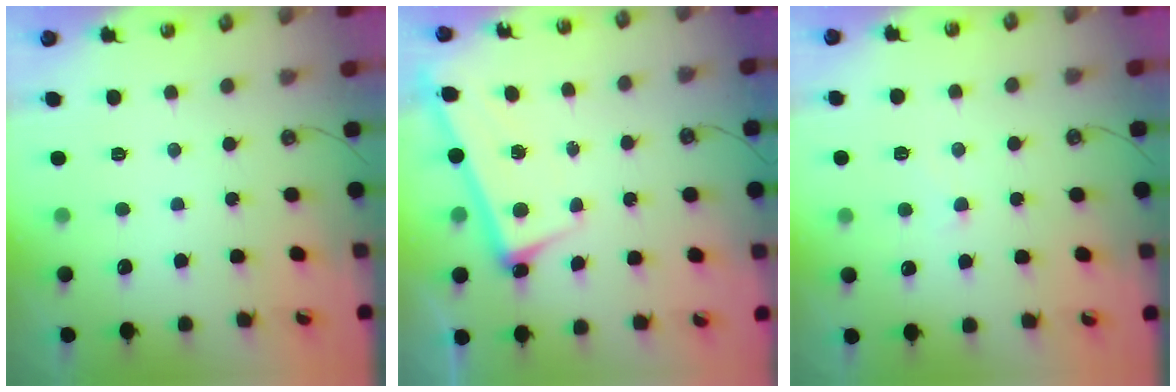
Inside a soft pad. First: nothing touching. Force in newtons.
{"total": 2.6, "press": 2.4, "slide": 0.9}
{"total": 2.7, "press": 2.6, "slide": 0.5}